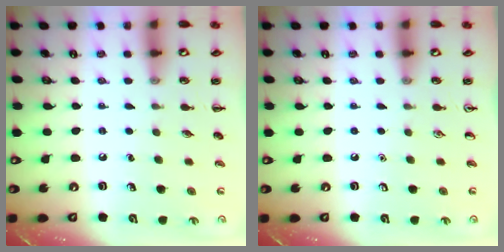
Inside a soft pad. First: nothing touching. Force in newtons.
{"total": 0.0}